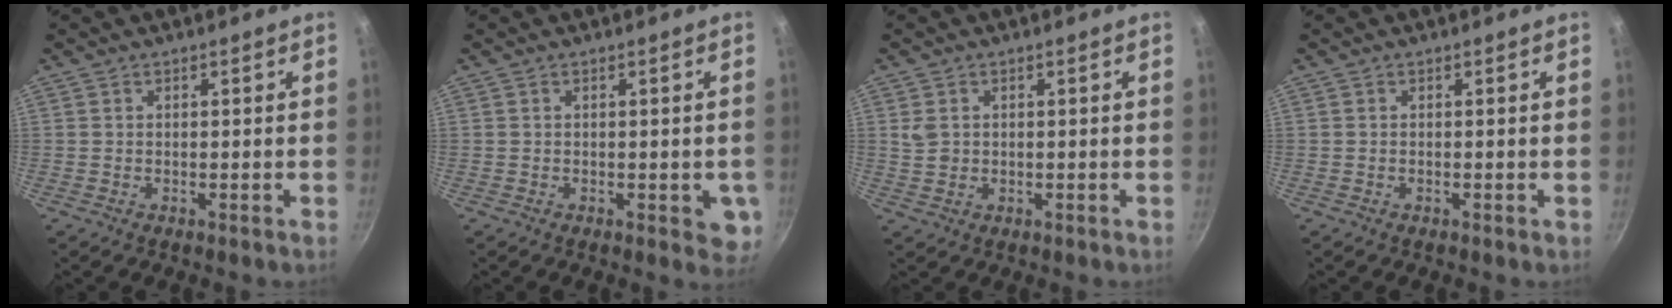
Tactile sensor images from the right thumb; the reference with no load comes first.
{"total": 4.5, "force": [-1.2, 2.0, 3.9], "torque": [-0.017, -0.003, -0.011]}
{"total": 2.9, "force": [0.6, 2.3, 1.6], "torque": [-0.025, 0.000, 0.018]}
{"total": 0.0}